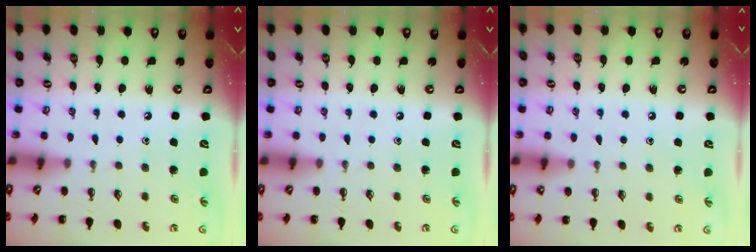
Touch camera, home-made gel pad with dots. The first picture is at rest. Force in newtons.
{"total": 0.0}
{"total": 7.0, "press": 6.6, "slide": 2.3}